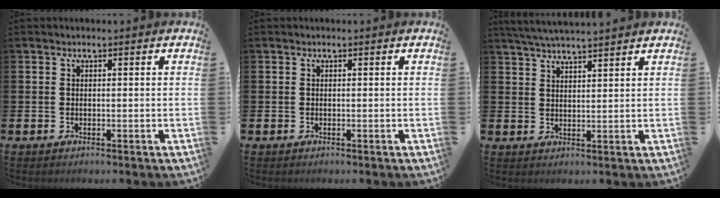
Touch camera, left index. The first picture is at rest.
{"total": 0.0}
{"total": 4.1, "force": [4.0, -0.3, 0.8], "torque": [-0.030, -0.012, 0.073]}